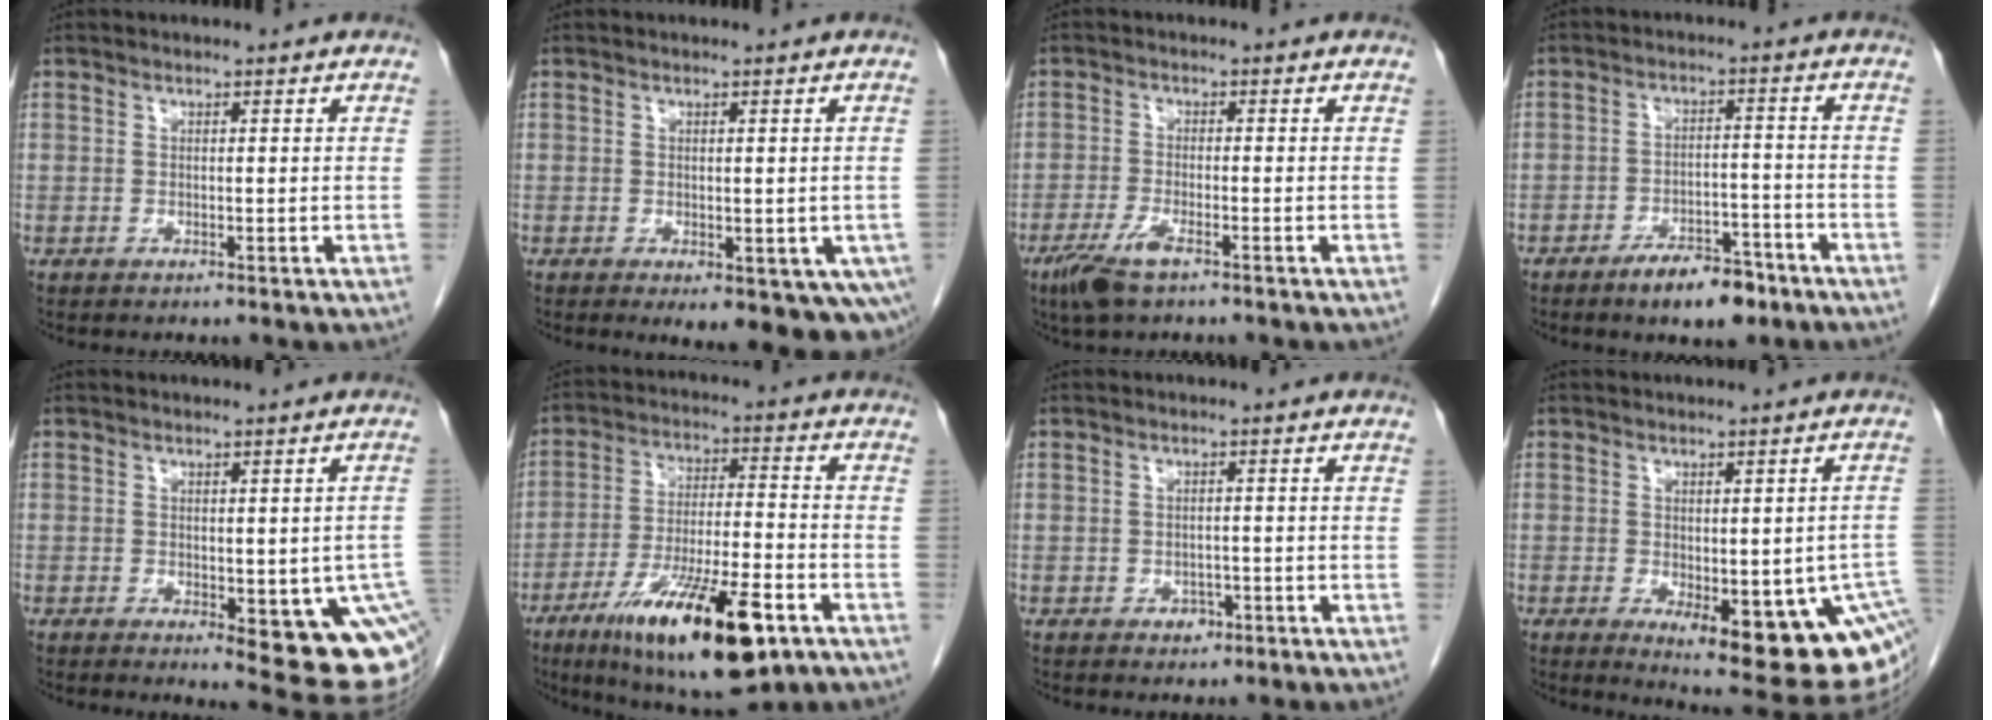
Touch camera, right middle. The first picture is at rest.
{"total": 12.8, "force": [-6.3, 6.0, 9.4], "torque": [-0.085, -0.028, -0.065]}
{"total": 4.8, "force": [-3.0, 0.9, 3.6], "torque": [-0.084, -0.011, -0.056]}
{"total": 7.1, "force": [-5.1, 2.7, 4.1], "torque": [-0.060, 0.004, -0.078]}
{"total": 13.2, "force": [-4.0, 4.5, 11.8], "torque": [-0.110, -0.005, -0.035]}
{"total": 19.0, "force": [-10.2, 4.0, 15.5], "torque": [-0.248, -0.026, -0.162]}
{"total": 1.8, "force": [-0.9, 1.3, 0.8], "torque": [-0.010, 0.004, -0.007]}
{"total": 17.0, "force": [-6.0, 6.2, 14.7], "torque": [-0.125, -0.005, -0.060]}